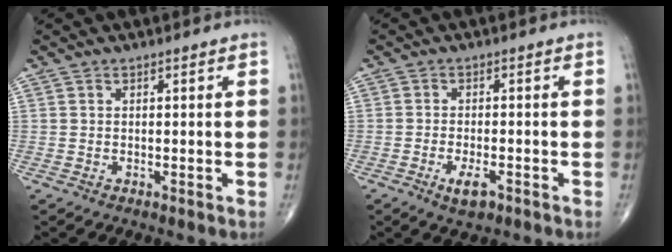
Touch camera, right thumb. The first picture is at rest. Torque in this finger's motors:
{"motor_torque": [-0.43, -0.13, 0.00, -0.05, 0.00]}